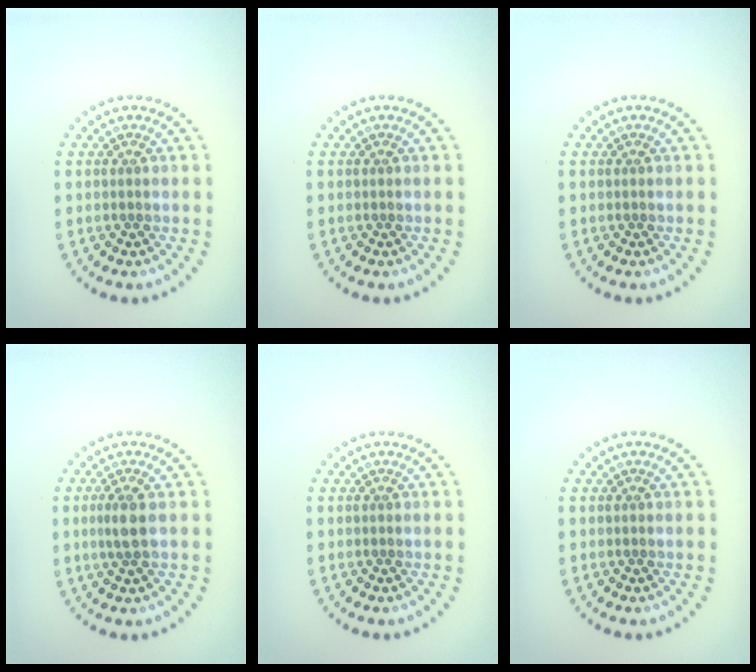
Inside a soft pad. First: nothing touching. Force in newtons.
{"total": 0.0}
{"total": 0.0}
{"total": 1.9, "press": 1.7, "slide": 0.9}
{"total": 0.0}
{"total": 0.0}